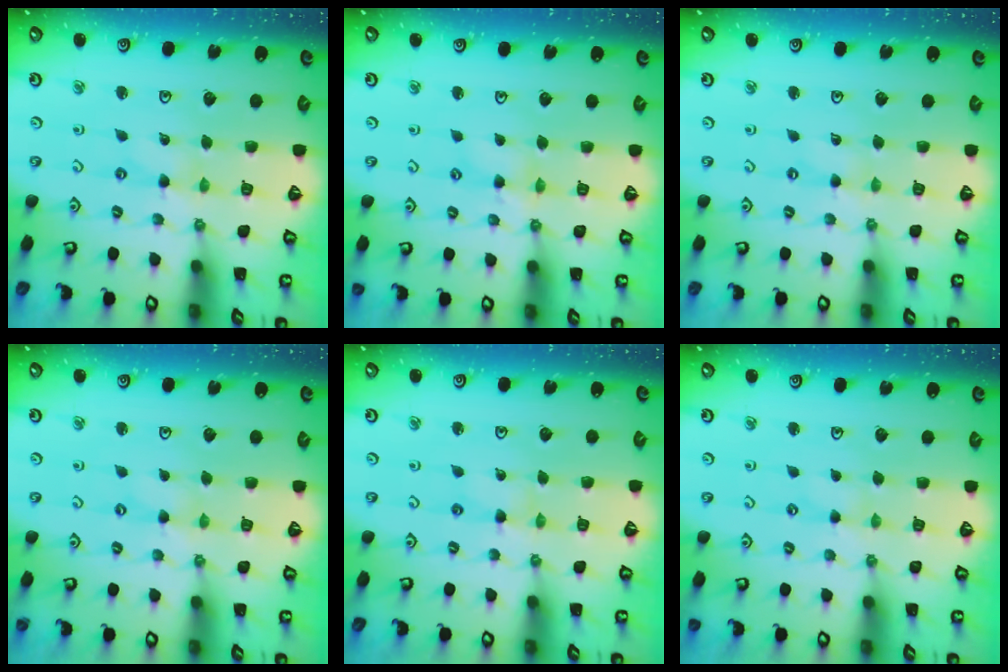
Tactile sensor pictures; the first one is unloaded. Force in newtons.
{"total": 2.9, "press": 2.9, "slide": 0.4}
{"total": 0.0}
{"total": 0.0}
{"total": 1.3, "press": 1.3, "slide": 0.1}
{"total": 0.0}